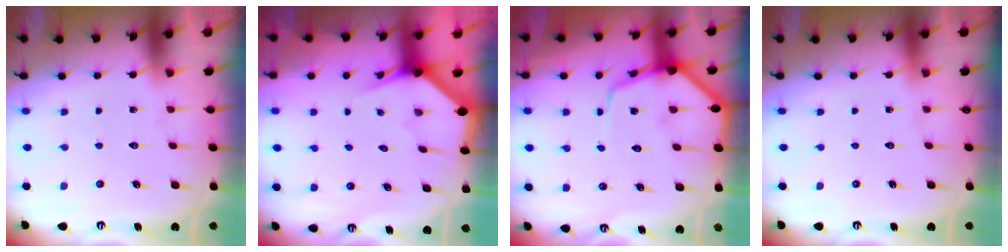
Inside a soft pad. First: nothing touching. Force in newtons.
{"total": 2.8, "press": 2.8, "slide": 0.2}
{"total": 10.0, "press": 10.0, "slide": 0.8}
{"total": 0.0}